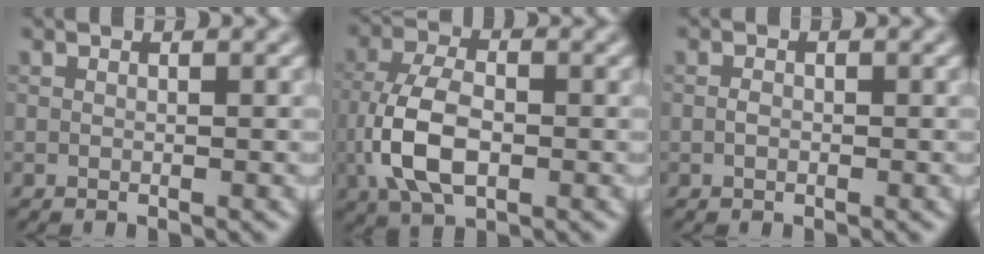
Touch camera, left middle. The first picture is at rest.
{"total": 6.4, "force": [-1.5, 3.4, 5.2], "torque": [-0.112, 0.000, -0.034]}
{"total": 0.8, "force": [-0.2, 0.6, 0.5], "torque": [-0.011, 0.001, -0.006]}